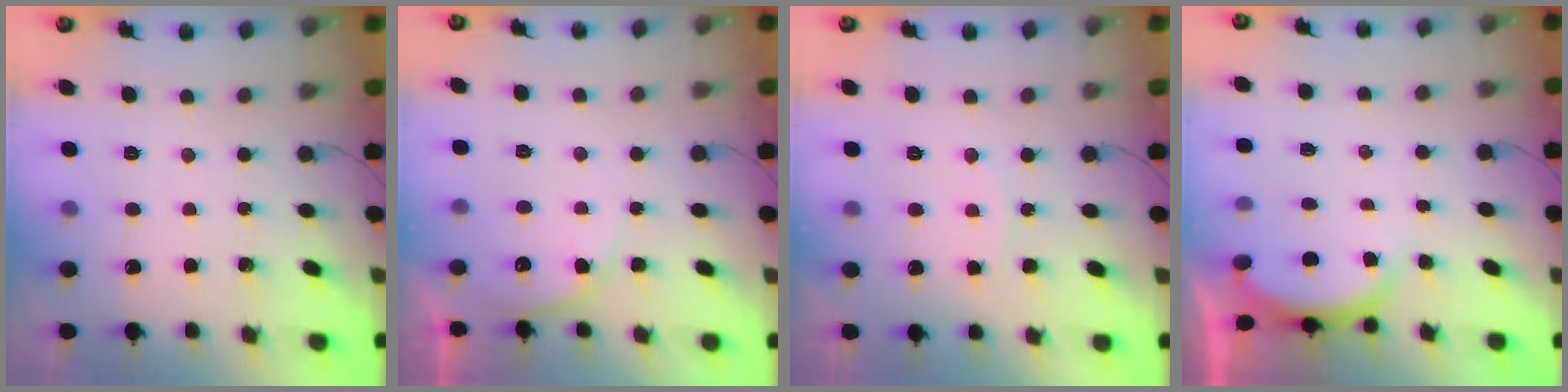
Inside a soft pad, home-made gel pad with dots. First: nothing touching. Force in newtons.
{"total": 5.4, "press": 5.3, "slide": 0.6}
{"total": 5.9, "press": 5.9, "slide": 0.4}
{"total": 3.0, "press": 2.9, "slide": 0.6}